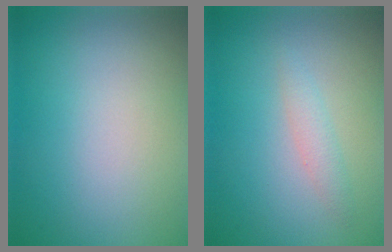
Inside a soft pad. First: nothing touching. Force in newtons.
{"total": 1.3, "press": 1.3, "slide": 0.0}